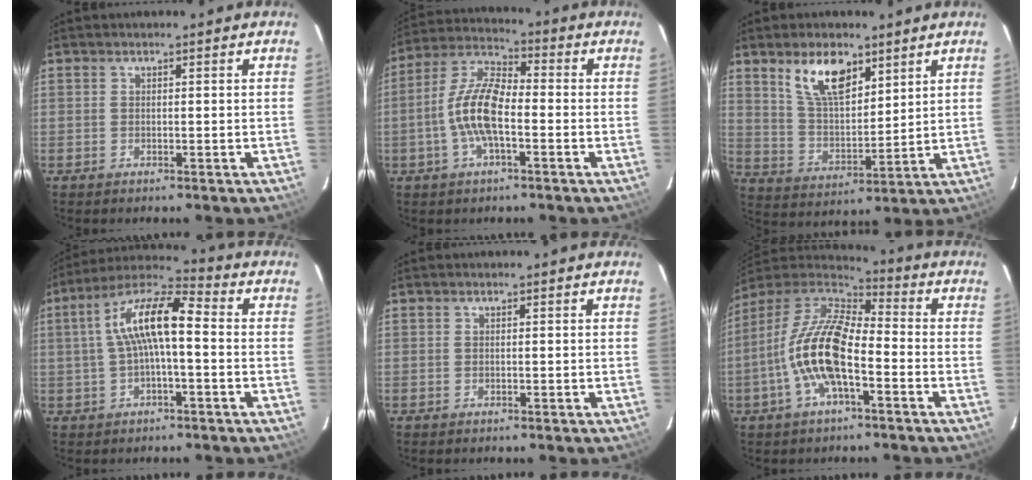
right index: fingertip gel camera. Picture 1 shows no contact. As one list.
[{"total": 10.8, "force": [-2.6, 4.0, 9.7], "torque": [-0.206, 0.011, -0.056]}, {"total": 11.0, "force": [6.7, 4.9, 7.2], "torque": [-0.128, 0.006, 0.134]}, {"total": 11.3, "force": [0.1, 3.2, 10.8], "torque": [-0.208, 0.027, -0.002]}, {"total": 0.0}, {"total": 15.2, "force": [-4.3, 5.8, 13.4], "torque": [-0.266, 0.004, -0.091]}]